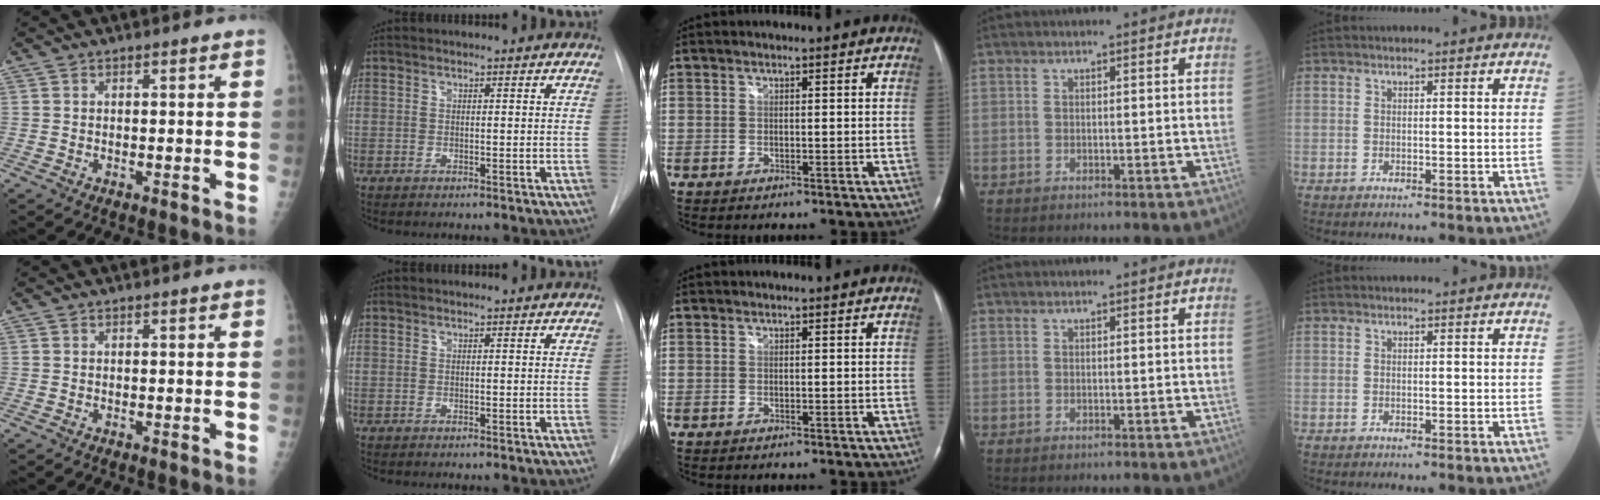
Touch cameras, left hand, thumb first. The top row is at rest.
{}